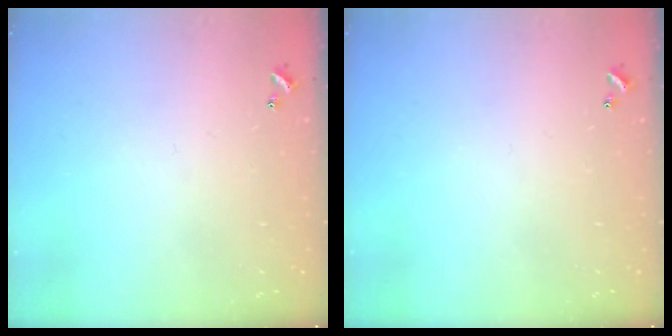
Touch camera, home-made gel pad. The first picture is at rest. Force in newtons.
{"total": 0.0}